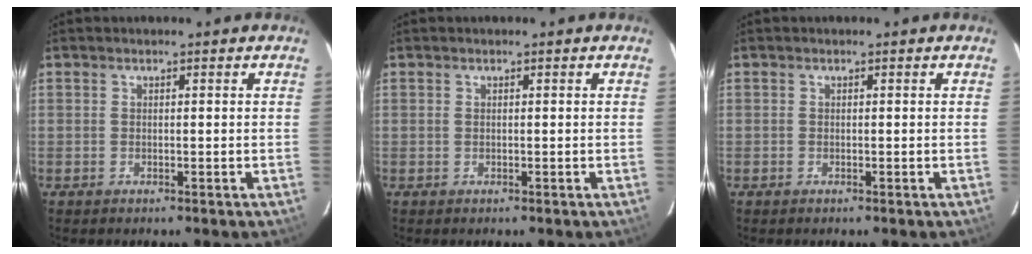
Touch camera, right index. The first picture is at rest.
{"total": 0.0}
{"total": 0.0}